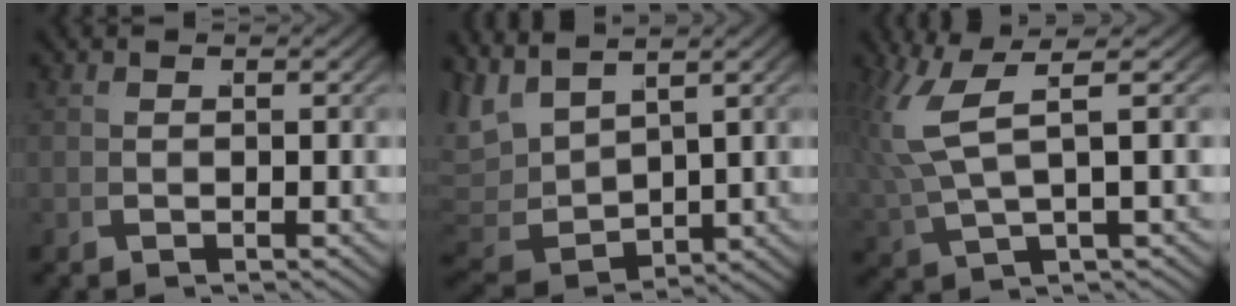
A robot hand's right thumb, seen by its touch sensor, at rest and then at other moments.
{"total": 8.1, "force": [1.5, 6.1, 5.1], "torque": [-0.133, -0.031, 0.048]}
{"total": 6.9, "force": [2.1, 3.4, 5.6], "torque": [-0.125, -0.005, 0.044]}